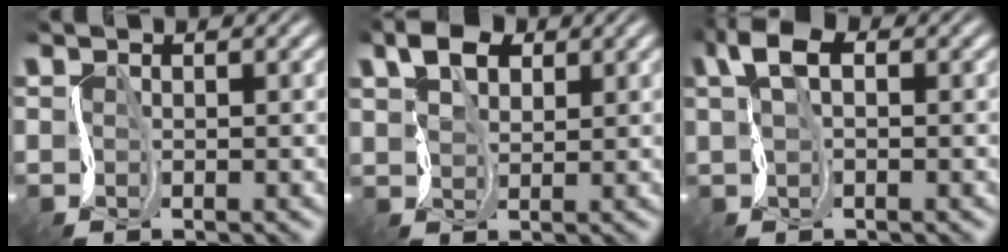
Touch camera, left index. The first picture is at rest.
{"total": 3.6, "force": [1.3, 2.3, 2.5], "torque": [-0.056, 0.001, 0.016]}
{"total": 4.1, "force": [0.7, 2.5, 3.2], "torque": [-0.074, 0.006, 0.003]}